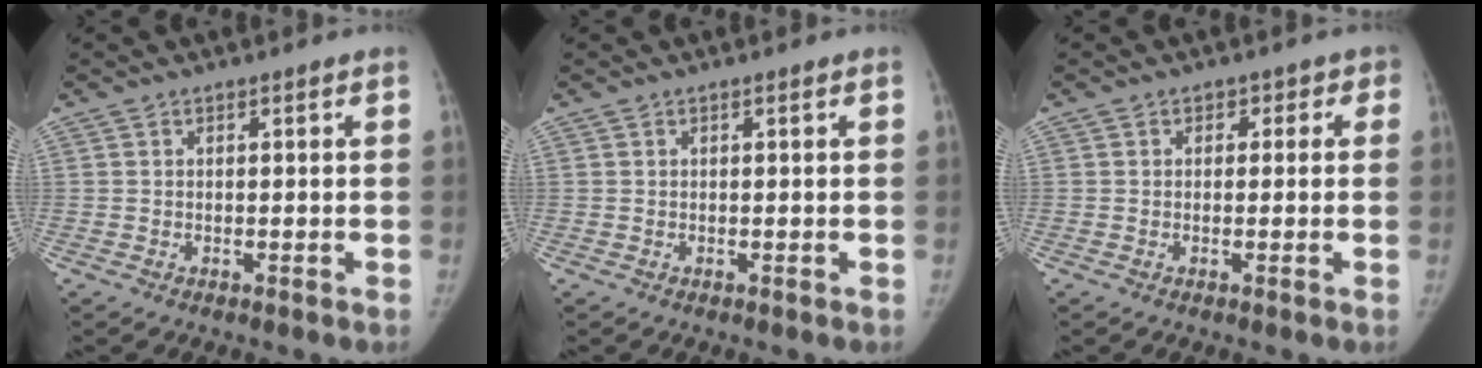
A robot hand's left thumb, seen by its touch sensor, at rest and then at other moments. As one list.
[{"total": 0.0}, {"total": 2.3, "force": [0.5, 2.1, 0.9], "torque": [0.024, 0.006, -0.004]}]